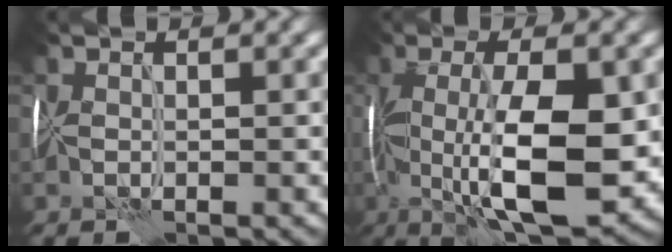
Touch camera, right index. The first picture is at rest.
{"total": 11.2, "force": [-1.3, 3.7, 10.5], "torque": [-0.182, -0.007, -0.019]}